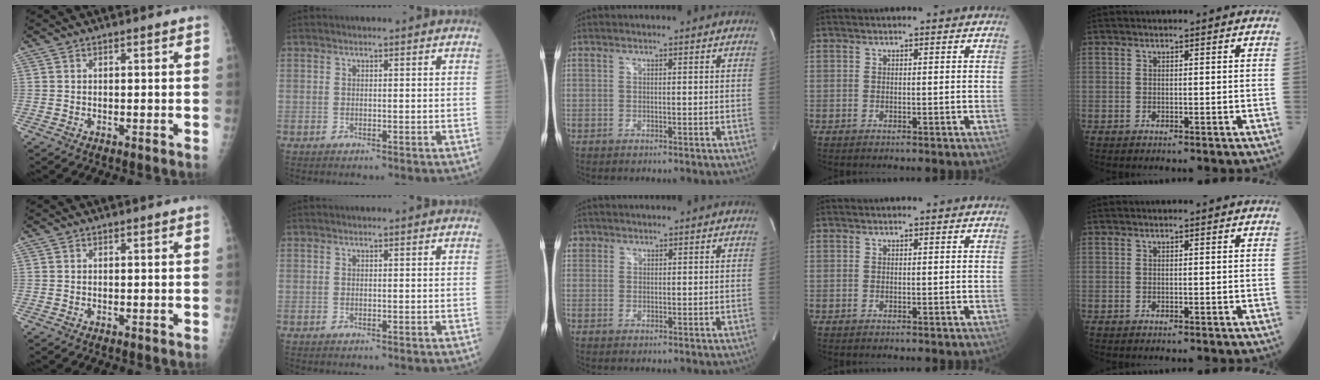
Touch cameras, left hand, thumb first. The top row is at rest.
{"middle": {"total": 2.0, "force": [0.9, 1.8, -0.1], "torque": [0.010, 0.007, 0.015]}}